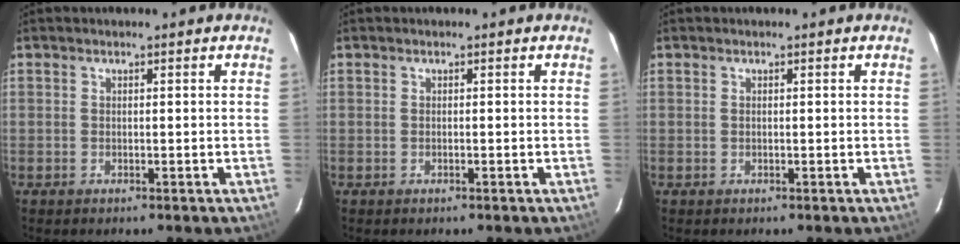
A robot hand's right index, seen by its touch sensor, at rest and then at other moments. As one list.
[{"total": 0.0}, {"total": 0.0}]